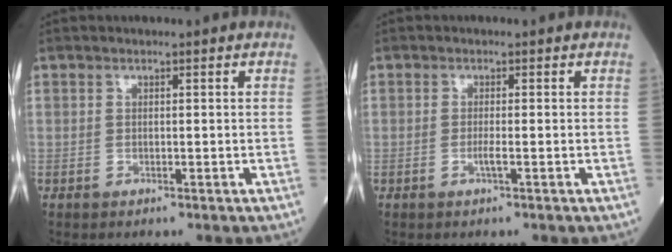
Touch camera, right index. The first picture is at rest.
{"total": 1.2, "force": [-0.4, -0.2, 1.1], "torque": [-0.022, -0.002, -0.009]}